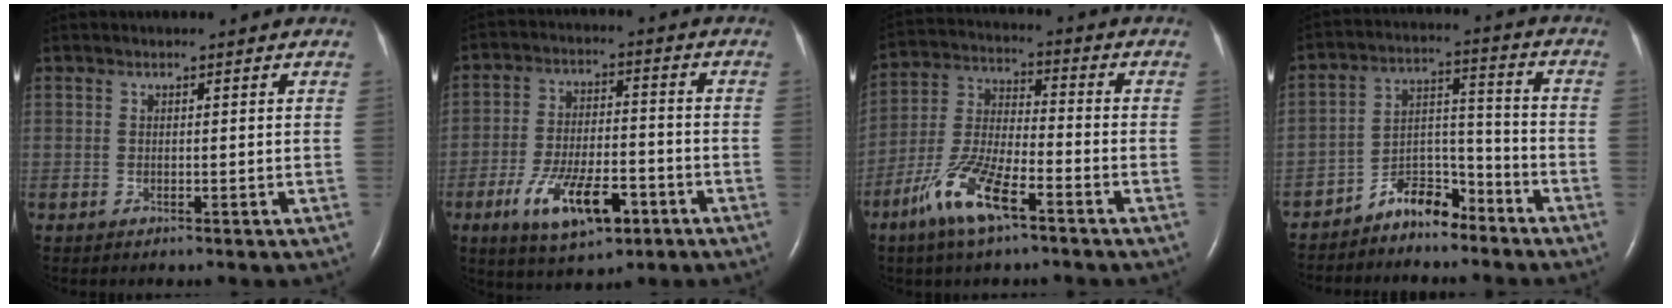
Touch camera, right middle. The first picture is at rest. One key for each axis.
{"total": 11.5, "fx": -5.5, "fy": 4.3, "fz": 9.1, "tx": -0.169, "ty": -0.003, "tz": -0.087}
{"total": 11.1, "fx": -6.5, "fy": 2.6, "fz": 8.7, "tx": -0.191, "ty": -0.008, "tz": -0.125}
{"total": 7.0, "fx": -6.0, "fy": 2.7, "fz": 2.5, "tx": -0.039, "ty": 0.027, "tz": -0.107}